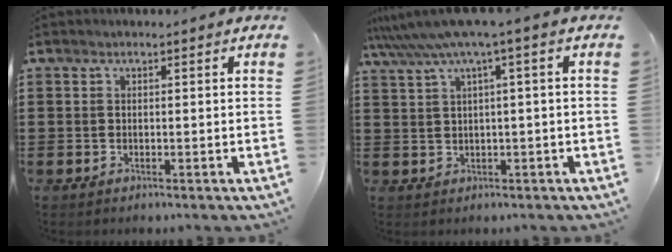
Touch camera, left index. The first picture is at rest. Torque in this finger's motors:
{"motor_torque": [0.91, 0.87, 0.93, 0.21]}